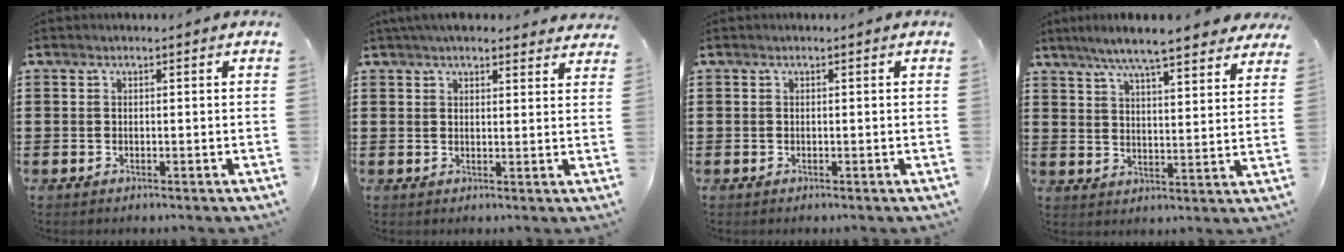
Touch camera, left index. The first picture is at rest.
{"total": 4.1, "force": [3.7, 0.9, 1.5], "torque": [-0.039, -0.005, 0.069]}
{"total": 0.0}
{"total": 7.6, "force": [6.6, 0.4, 3.7], "torque": [-0.094, -0.023, 0.115]}